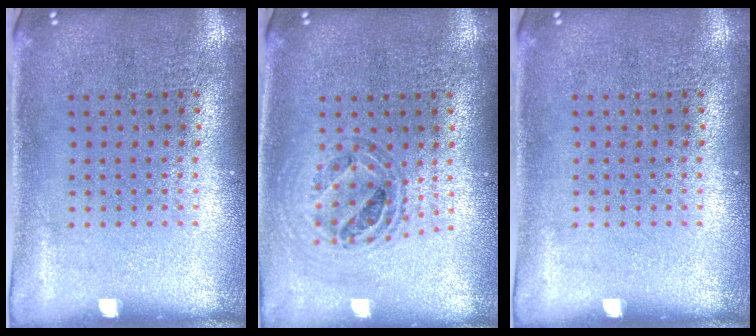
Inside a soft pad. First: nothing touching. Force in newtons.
{"total": 0.7, "press": 0.7, "slide": 0.0}
{"total": 0.0}